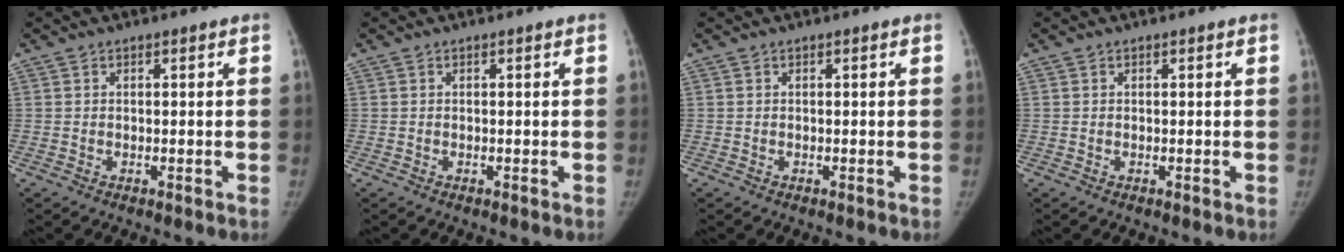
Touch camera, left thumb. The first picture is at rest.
{"total": 0.0}
{"total": 0.0}
{"total": 0.0}